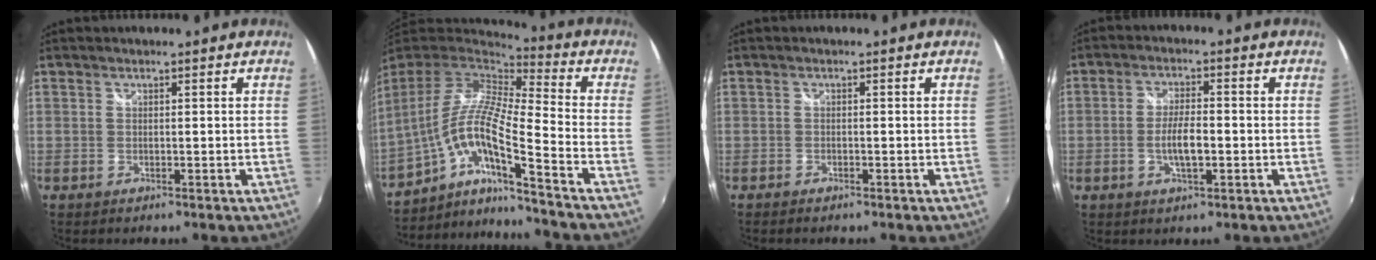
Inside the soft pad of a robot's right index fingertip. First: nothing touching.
{"total": 15.4, "force": [-6.3, 0.9, 14.1], "torque": [-0.228, -0.031, -0.126]}
{"total": 1.2, "force": [-1.0, 0.5, 0.4], "torque": [-0.011, -0.004, -0.019]}
{"total": 5.3, "force": [-1.4, 1.6, 4.8], "torque": [-0.096, -0.002, -0.023]}